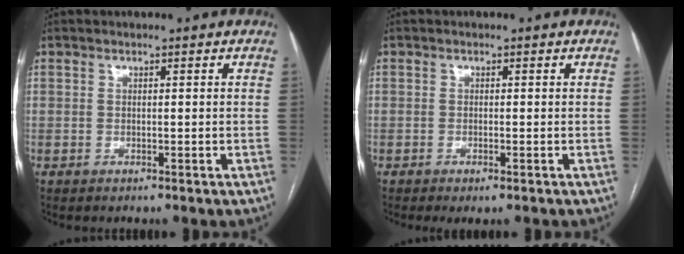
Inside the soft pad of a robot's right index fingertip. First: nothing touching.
{"total": 1.7, "force": [-1.1, 0.3, 1.3], "torque": [-0.018, -0.004, -0.015]}